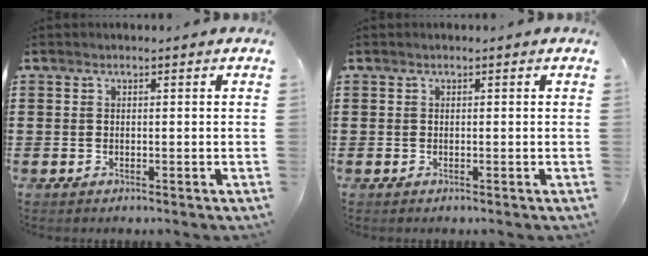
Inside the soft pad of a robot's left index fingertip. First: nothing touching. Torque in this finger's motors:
{"motor_torque": [0.03, -0.08, 0.00, 0.00]}